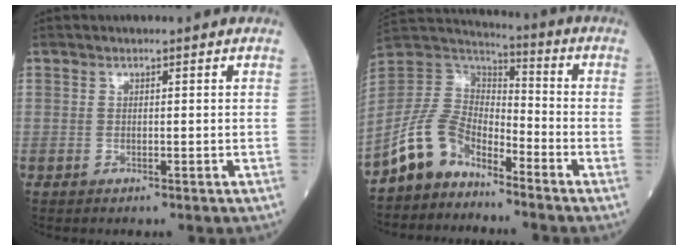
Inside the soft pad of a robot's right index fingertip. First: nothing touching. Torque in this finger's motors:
{"motor_torque": [1.16, -0.98, 0.18, 0.14]}